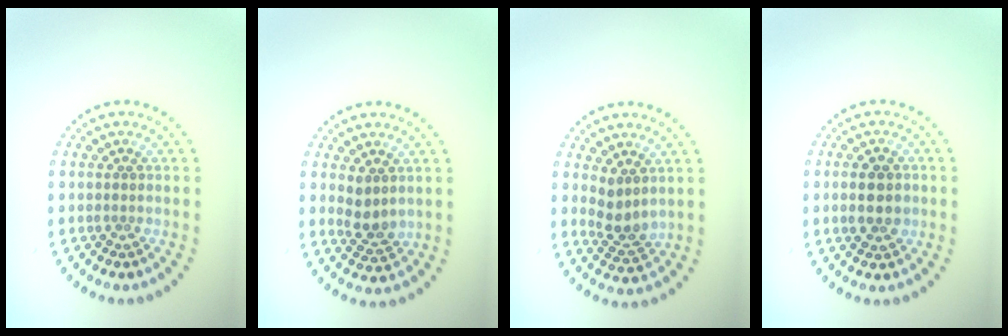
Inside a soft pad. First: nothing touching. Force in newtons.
{"total": 2.4, "press": 2.1, "slide": 1.0}
{"total": 2.6, "press": 2.0, "slide": 1.6}
{"total": 3.3, "press": 3.3, "slide": 0.2}